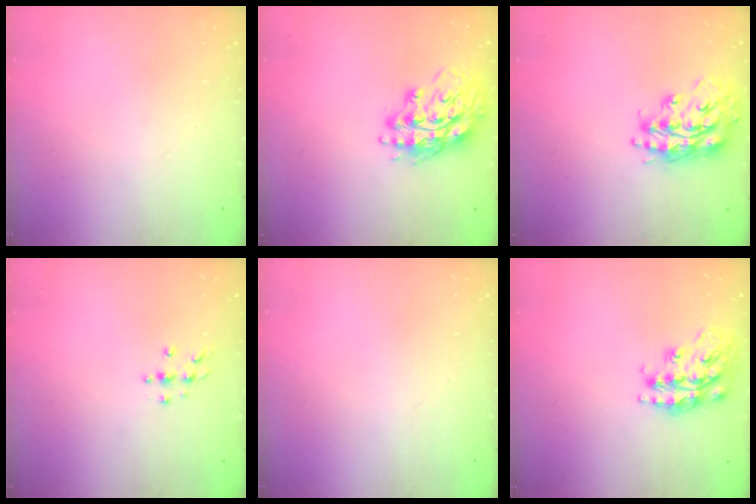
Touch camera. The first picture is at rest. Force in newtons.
{"total": 16.7, "press": 16.5, "slide": 2.3}
{"total": 17.4, "press": 17.4, "slide": 1.1}
{"total": 3.3, "press": 3.3, "slide": 0.4}
{"total": 0.0}
{"total": 18.0, "press": 17.9, "slide": 1.2}